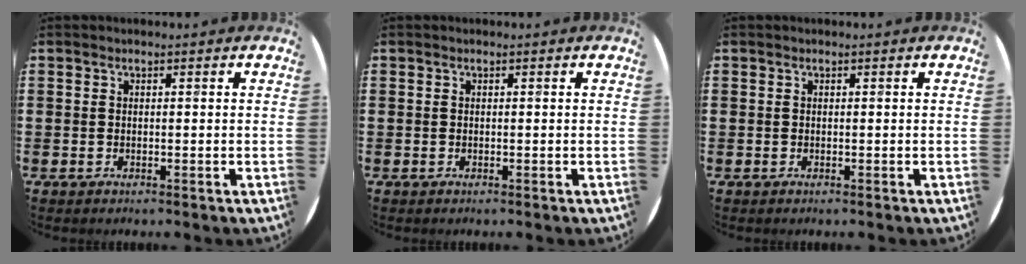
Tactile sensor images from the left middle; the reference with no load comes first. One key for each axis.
{"total": 0.0}
{"total": 0.0}